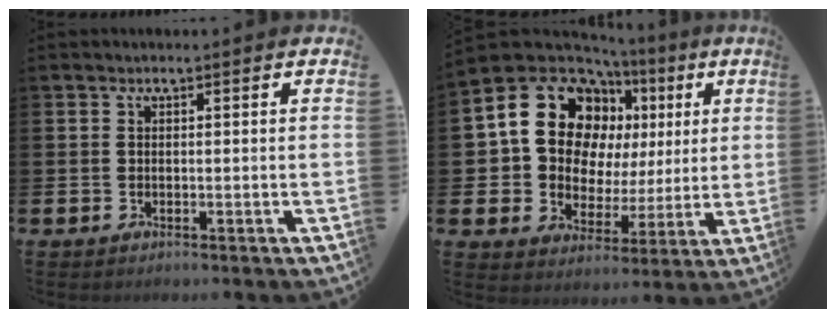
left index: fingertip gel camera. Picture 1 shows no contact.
{"total": 12.5, "force": [3.8, 10.4, 5.7], "torque": [-0.151, -0.017, 0.073]}